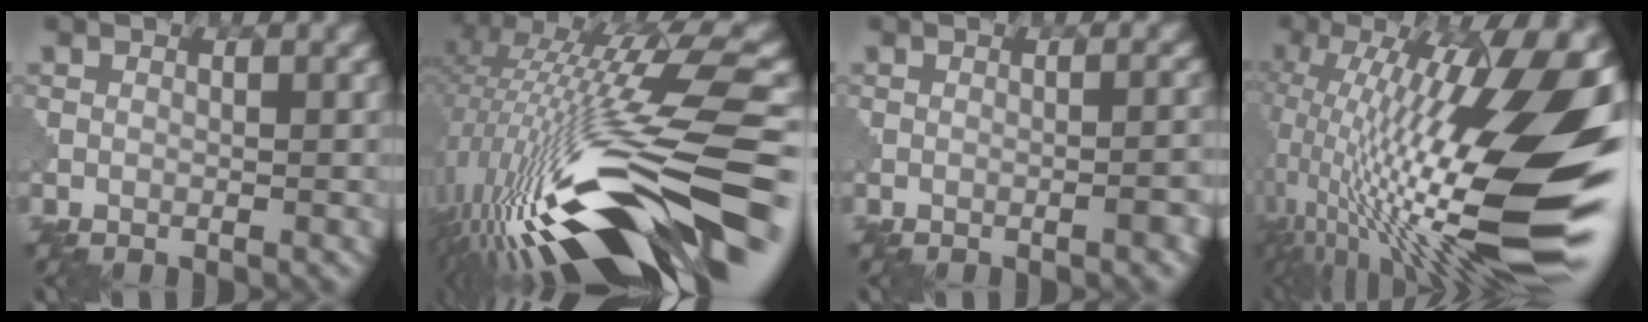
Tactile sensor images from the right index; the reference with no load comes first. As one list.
[{"total": 16.6, "force": [-4.3, 4.6, 15.4], "torque": [-0.288, 0.031, -0.075]}, {"total": 2.2, "force": [-0.8, 0.5, 2.0], "torque": [-0.020, 0.008, -0.013]}, {"total": 20.3, "force": [0.0, 5.8, 19.5], "torque": [-0.311, 0.004, 0.002]}]